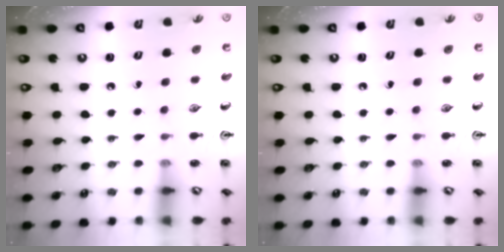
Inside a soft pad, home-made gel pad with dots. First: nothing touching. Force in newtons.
{"total": 0.0}